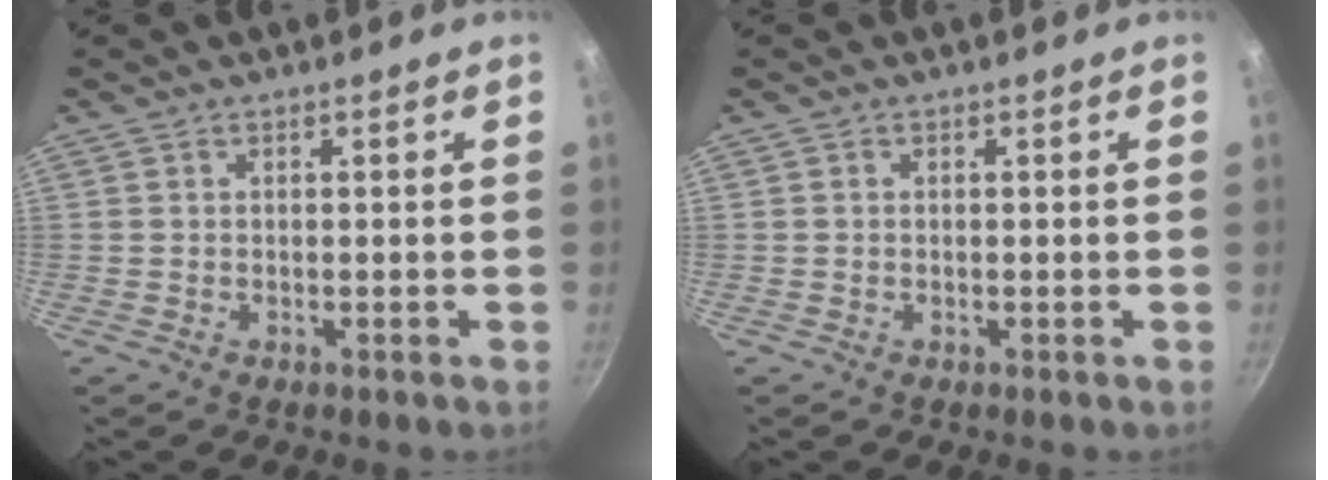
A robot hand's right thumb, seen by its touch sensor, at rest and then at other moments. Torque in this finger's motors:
{"motor_torque": [0.00, -0.25, -0.02, -0.22, -0.03]}